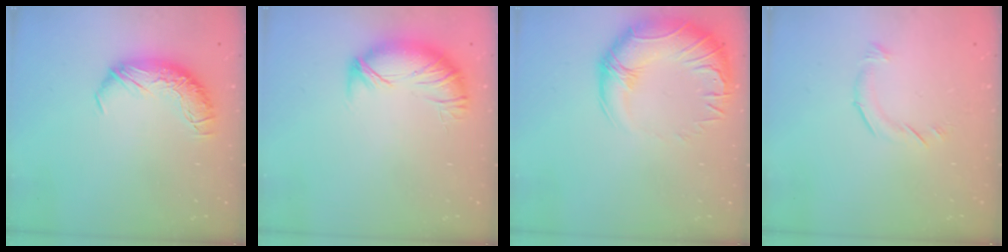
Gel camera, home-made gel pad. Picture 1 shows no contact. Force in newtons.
{"total": 3.1, "press": 2.3, "slide": 2.1}
{"total": 4.6, "press": 2.5, "slide": 3.9}
{"total": 5.3, "press": 5.3, "slide": 0.6}